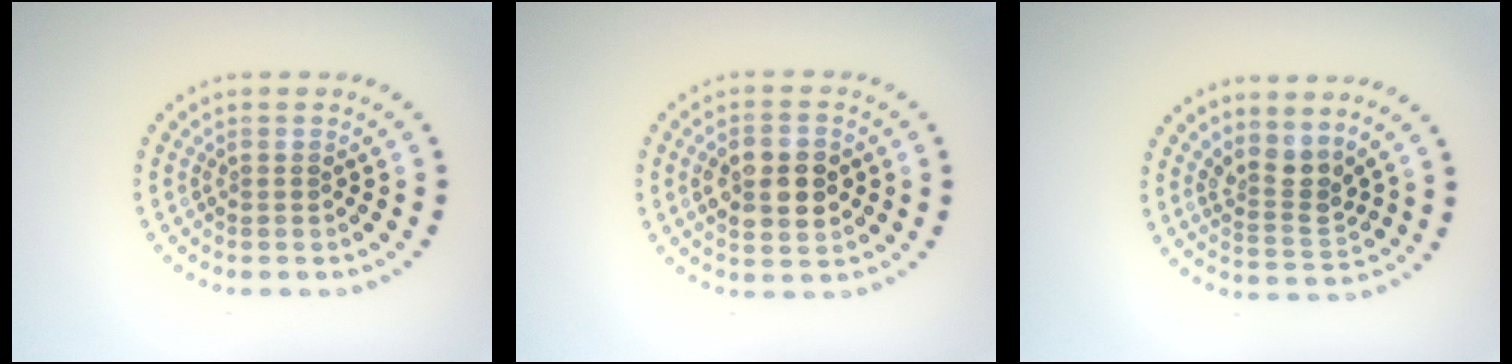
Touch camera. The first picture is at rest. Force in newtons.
{"total": 4.9, "press": 4.9, "slide": 0.3}
{"total": 2.8, "press": 2.1, "slide": 1.9}